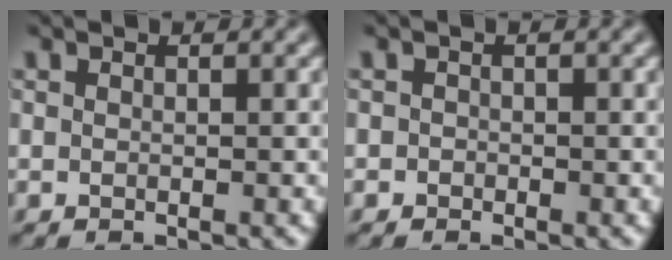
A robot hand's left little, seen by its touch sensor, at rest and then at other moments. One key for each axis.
{"total": 0.7, "fx": -0.4, "fy": 0.6, "fz": 0.0, "tx": 0.009, "ty": -0.003, "tz": -0.010}